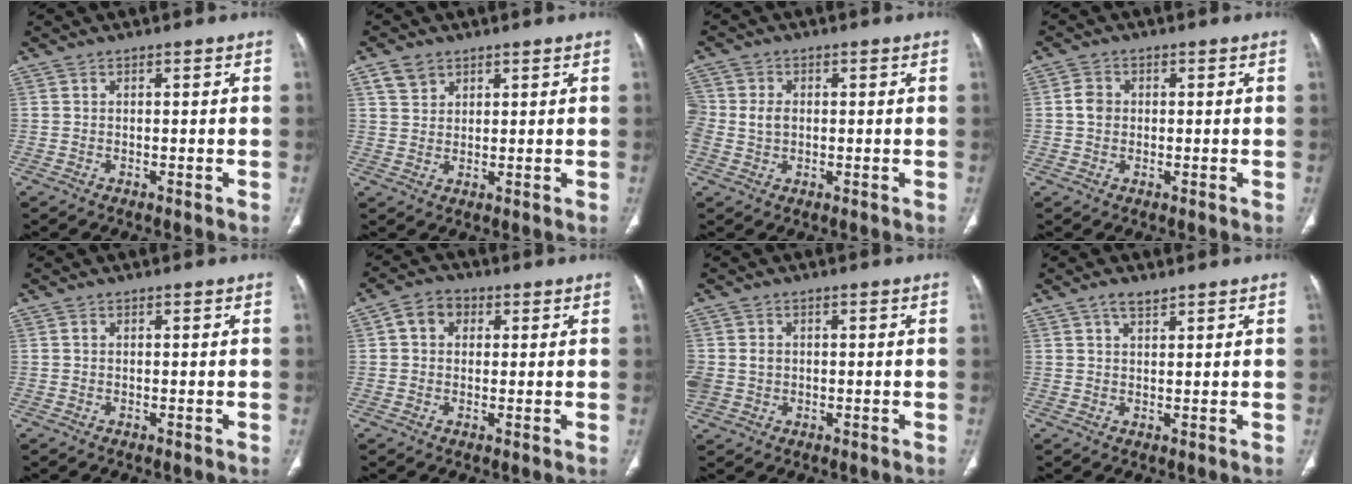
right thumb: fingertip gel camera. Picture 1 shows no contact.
{"total": 3.9, "force": [2.4, 2.7, 1.4], "torque": [-0.017, -0.008, 0.050]}
{"total": 6.5, "force": [0.2, 5.1, 4.0], "torque": [-0.093, 0.009, 0.009]}
{"total": 2.8, "force": [0.1, 2.4, 1.5], "torque": [-0.020, 0.006, -0.002]}
{"total": 0.0}
{"total": 5.0, "force": [1.2, 4.1, 2.6], "torque": [-0.029, 0.009, 0.014]}
{"total": 5.7, "force": [0.1, 4.8, 3.0], "torque": [-0.080, 0.006, 0.012]}
{"total": 2.5, "force": [1.8, 1.0, 1.5], "torque": [-0.025, -0.007, 0.033]}